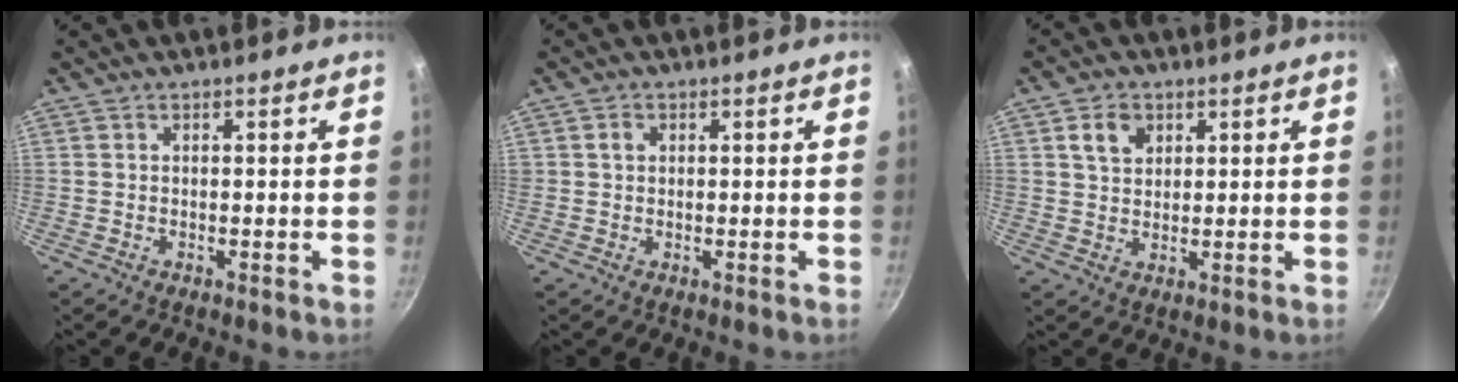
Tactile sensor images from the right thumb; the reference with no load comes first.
{"total": 1.6, "force": [0.4, 1.3, 0.7], "torque": [-0.006, 0.006, 0.006]}
{"total": 4.9, "force": [2.0, 3.6, 2.6], "torque": [-0.031, -0.003, 0.035]}